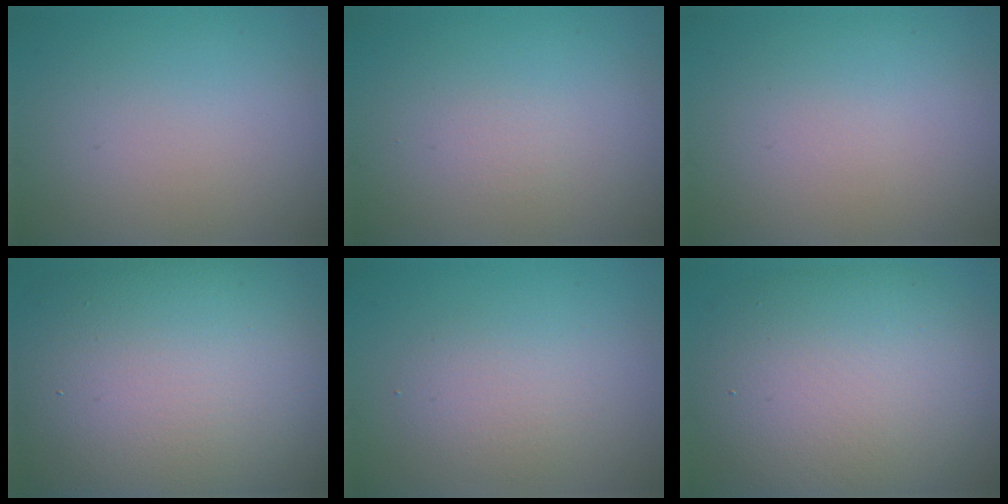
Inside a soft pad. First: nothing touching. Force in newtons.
{"total": 0.5, "press": 0.5, "slide": 0.0}
{"total": 0.0}
{"total": 16.6, "press": 16.6, "slide": 0.4}
{"total": 2.3, "press": 2.3, "slide": 0.2}
{"total": 10.7, "press": 10.6, "slide": 0.6}